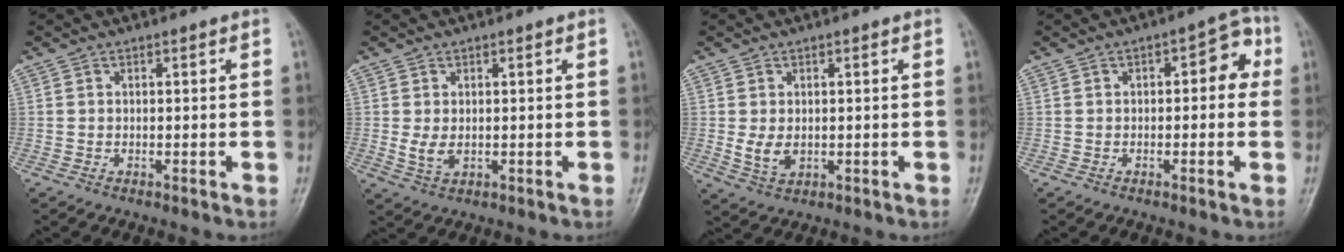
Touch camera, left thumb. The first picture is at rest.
{"total": 3.0, "force": [0.2, 2.1, 2.1], "torque": [-0.040, -0.010, 0.008]}
{"total": 3.7, "force": [0.1, 2.7, 2.5], "torque": [-0.039, -0.010, 0.009]}
{"total": 5.9, "force": [0.7, 3.1, 4.9], "torque": [-0.032, 0.022, -0.001]}